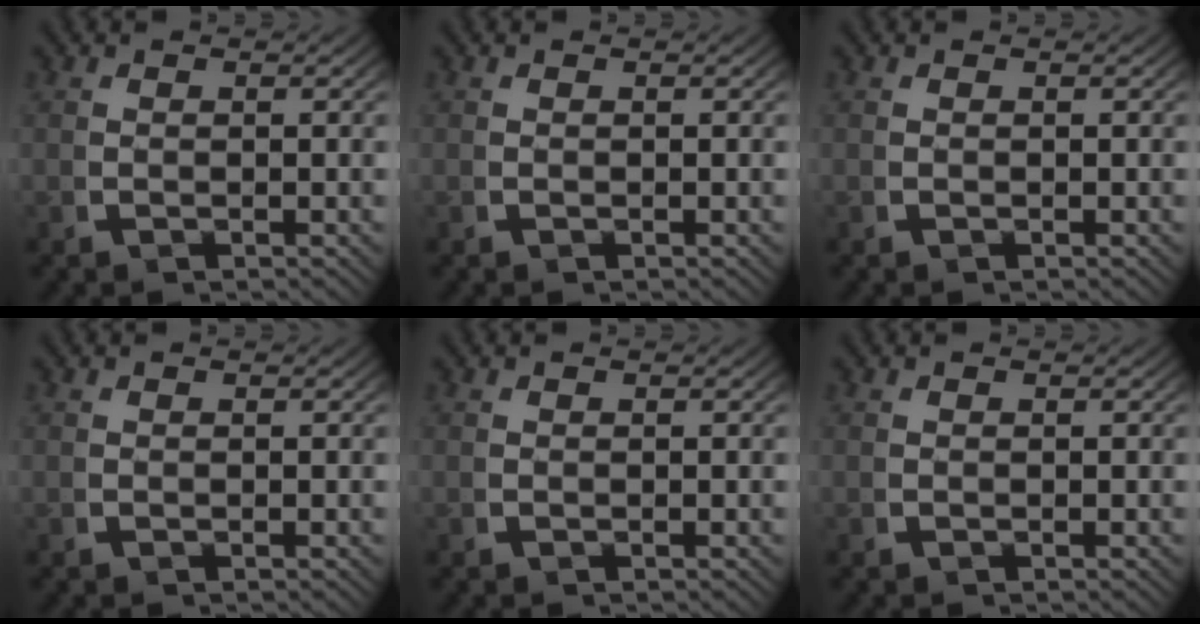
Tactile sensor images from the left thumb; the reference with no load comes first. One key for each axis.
{"total": 0.0}
{"total": 0.0}
{"total": 0.0}
{"total": 0.0}
{"total": 0.0}